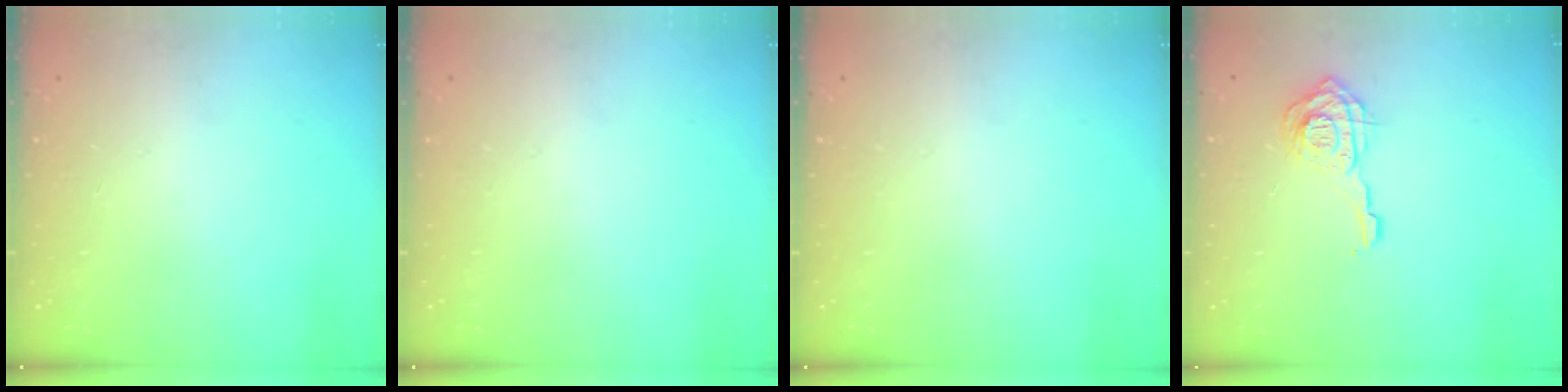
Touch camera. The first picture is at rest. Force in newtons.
{"total": 0.0}
{"total": 0.0}
{"total": 11.6, "press": 11.6, "slide": 1.1}